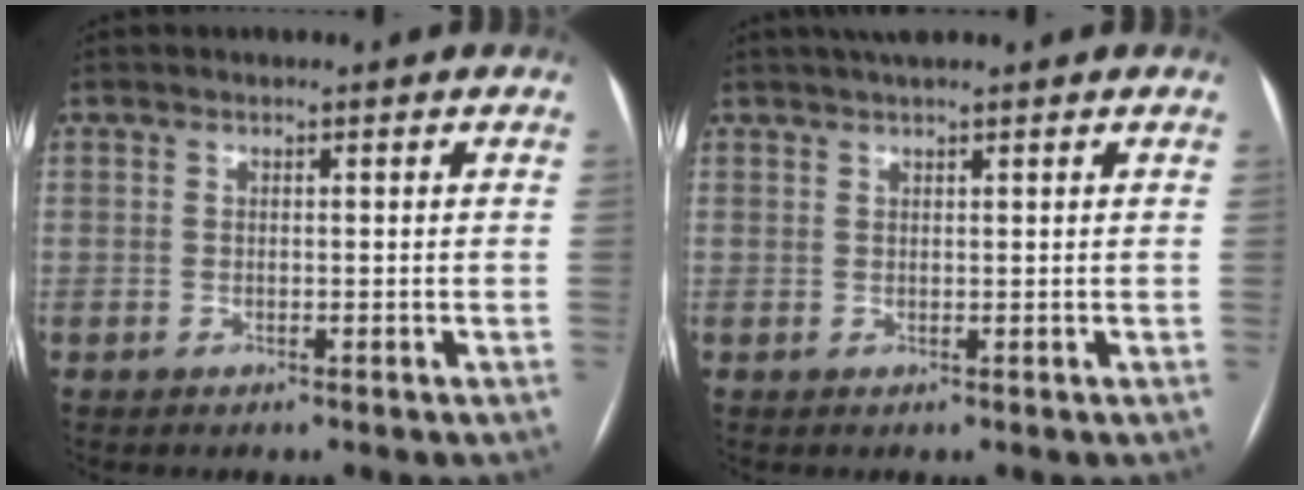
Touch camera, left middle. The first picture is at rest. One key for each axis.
{"total": 3.9, "fx": 3.2, "fy": 0.3, "fz": 2.3, "tx": -0.034, "ty": 0.028, "tz": 0.054}